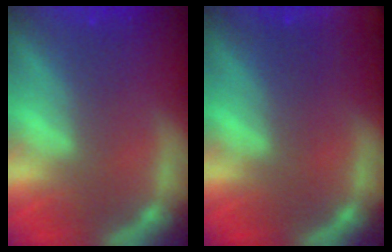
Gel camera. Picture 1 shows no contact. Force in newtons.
{"total": 9.5}